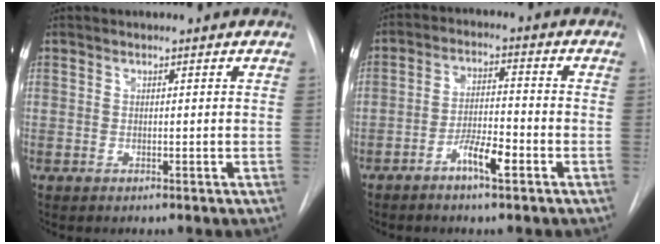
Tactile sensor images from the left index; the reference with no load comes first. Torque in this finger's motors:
{"motor_torque": [0.07, 0.18, 0.10, 0.05]}